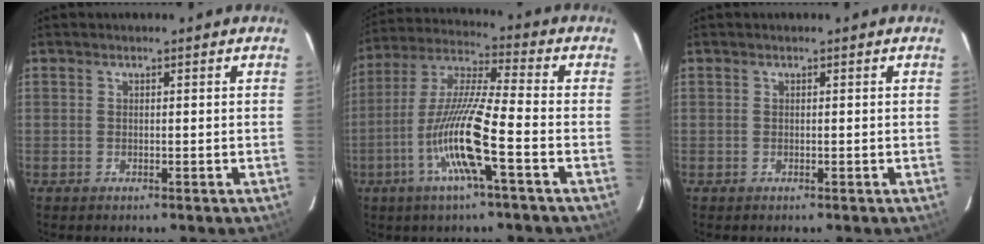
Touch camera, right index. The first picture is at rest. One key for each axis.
{"total": 13.4, "fx": -4.6, "fy": 0.1, "fz": 12.6, "tx": -0.258, "ty": -0.001, "tz": -0.094}
{"total": 0.0}